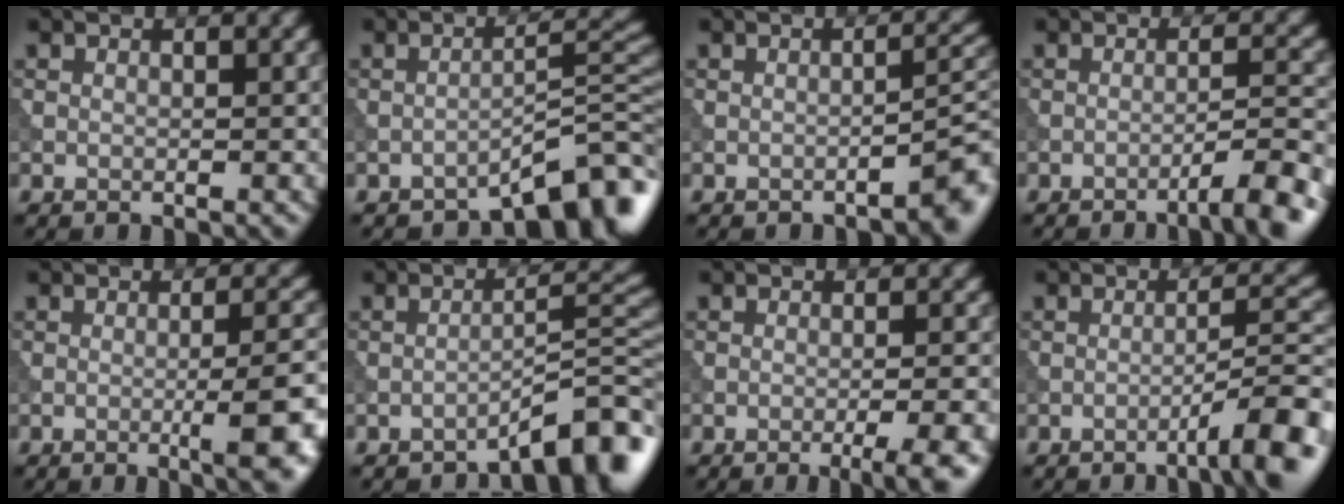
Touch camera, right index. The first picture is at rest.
{"total": 6.0, "force": [-4.6, 1.1, 3.7], "torque": [-0.038, 0.016, -0.070]}
{"total": 3.0, "force": [-1.9, 0.5, 2.3], "torque": [-0.020, 0.019, -0.035]}
{"total": 4.8, "force": [-2.9, 0.6, 3.7], "torque": [-0.045, 0.014, -0.053]}
{"total": 7.2, "force": [-1.9, 2.0, 6.6], "torque": [-0.070, 0.003, -0.023]}
{"total": 5.4, "force": [-4.2, 0.7, 3.4], "torque": [-0.037, 0.022, -0.066]}
{"total": 5.8, "force": [-3.0, 1.4, 4.8], "torque": [-0.046, 0.009, -0.041]}
{"total": 6.8, "force": [-3.7, 1.1, 5.6], "torque": [-0.069, 0.019, -0.061]}